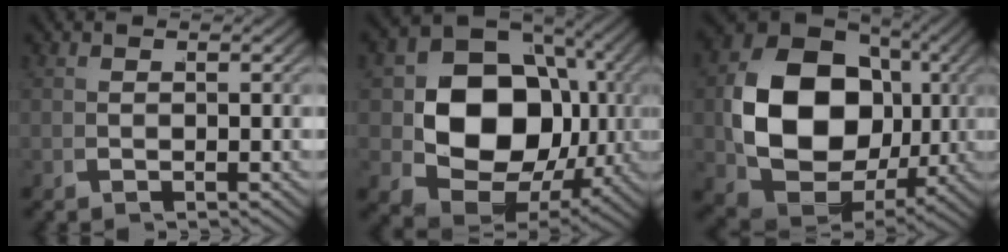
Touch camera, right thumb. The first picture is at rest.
{"total": 17.1, "force": [-0.1, 12.3, 11.9], "torque": [-0.243, -0.055, 0.008]}
{"total": 17.6, "force": [0.4, 12.5, 12.4], "torque": [-0.265, -0.036, 0.014]}